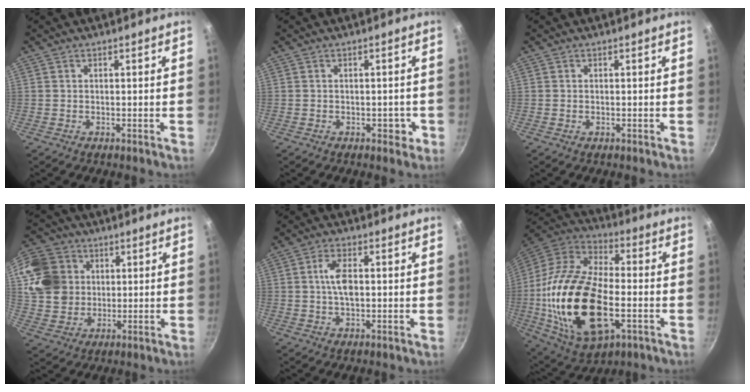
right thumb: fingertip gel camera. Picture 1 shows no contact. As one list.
[{"total": 2.6, "force": [-0.9, 1.7, 1.6], "torque": [0.000, 0.013, -0.007]}, {"total": 0.0}, {"total": 16.4, "force": [4.5, 13.9, 7.4], "torque": [-0.141, 0.009, 0.089]}, {"total": 5.5, "force": [0.4, 2.7, 4.8], "torque": [-0.088, 0.008, 0.003]}, {"total": 28.3, "force": [-4.9, 14.9, 23.5], "torque": [-0.459, 0.018, -0.086]}]